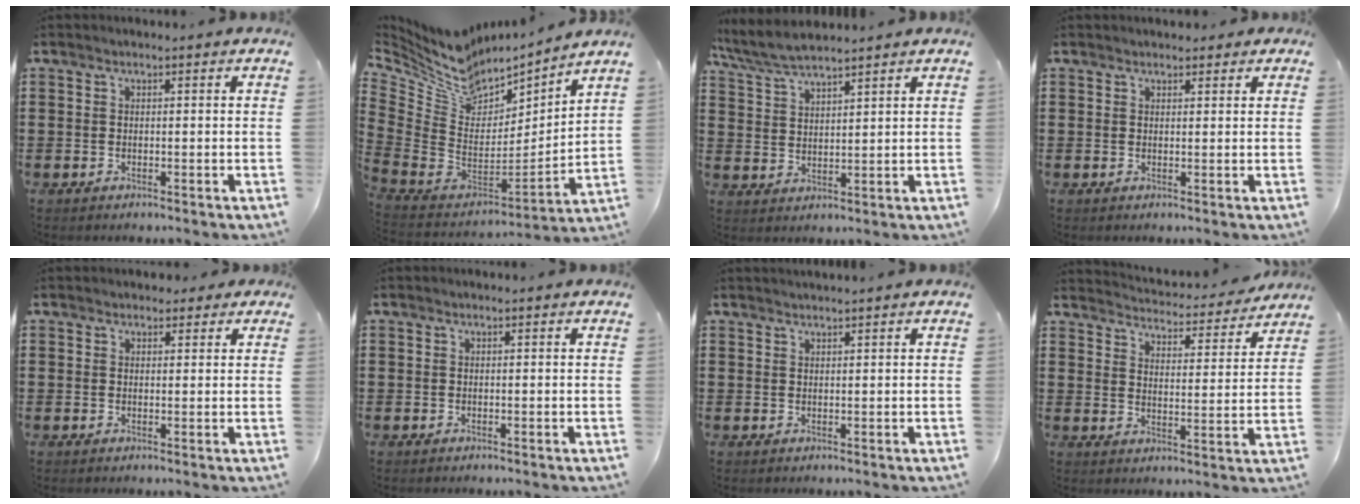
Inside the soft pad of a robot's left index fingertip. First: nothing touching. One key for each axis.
{"total": 7.7, "fx": 6.1, "fy": 4.1, "fz": 2.4, "tx": -0.097, "ty": -0.054, "tz": 0.111}
{"total": 5.4, "fx": 4.9, "fy": 0.8, "fz": 2.1, "tx": -0.056, "ty": -0.012, "tz": 0.091}
{"total": 1.5, "fx": 1.3, "fy": 0.7, "fz": 0.2, "tx": -0.007, "ty": 0.005, "tz": 0.025}
{"total": 1.7, "fx": 1.2, "fy": 1.2, "fz": 0.2, "tx": -0.001, "ty": 0.005, "tz": 0.022}
{"total": 0.0}
{"total": 0.9, "fx": 0.9, "fy": -0.1, "fz": 0.1, "tx": -0.002, "ty": -0.003, "tz": 0.018}
{"total": 3.9, "fx": 3.9, "fy": -0.3, "fz": 0.4, "tx": -0.022, "ty": -0.037, "tz": 0.060}